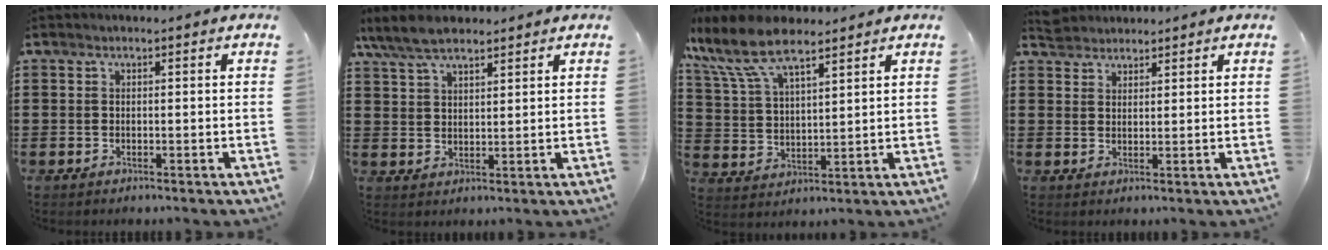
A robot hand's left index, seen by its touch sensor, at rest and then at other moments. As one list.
[{"total": 6.7, "force": [5.4, 2.2, 3.3], "torque": [-0.080, -0.005, 0.102]}, {"total": 10.2, "force": [7.5, 3.4, 6.0], "torque": [-0.146, -0.019, 0.135]}, {"total": 3.0, "force": [2.8, 1.0, -0.1], "torque": [-0.009, 0.000, 0.055]}]